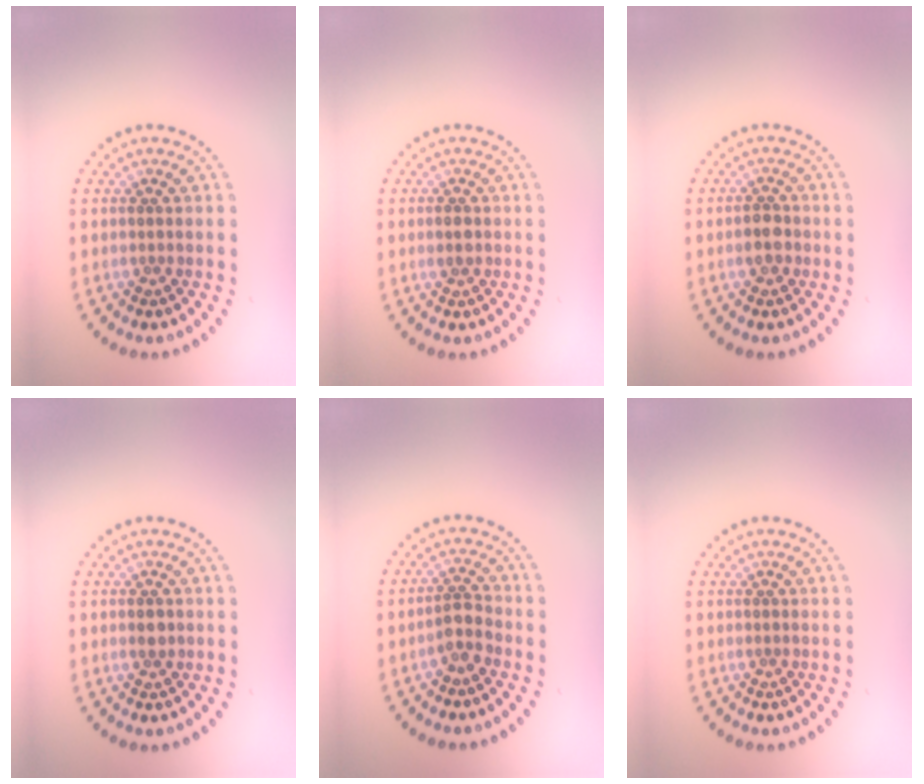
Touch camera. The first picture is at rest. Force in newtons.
{"total": 1.2, "press": 1.2, "slide": 0.1}
{"total": 2.0, "press": 1.9, "slide": 0.5}
{"total": 1.2, "press": 1.2, "slide": 0.1}
{"total": 1.9, "press": 1.6, "slide": 1.1}
{"total": 0.0}